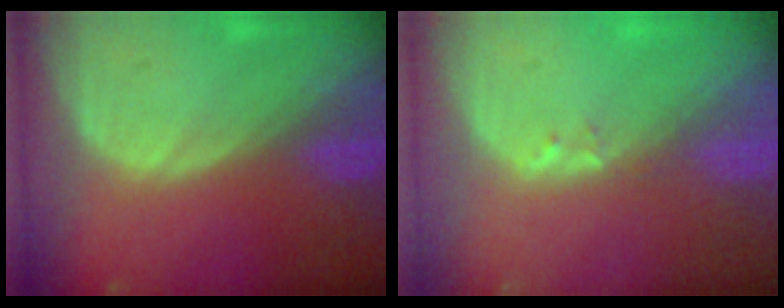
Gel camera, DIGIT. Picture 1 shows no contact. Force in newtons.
{"total": 1.0, "press": 0.9, "slide": 0.5}